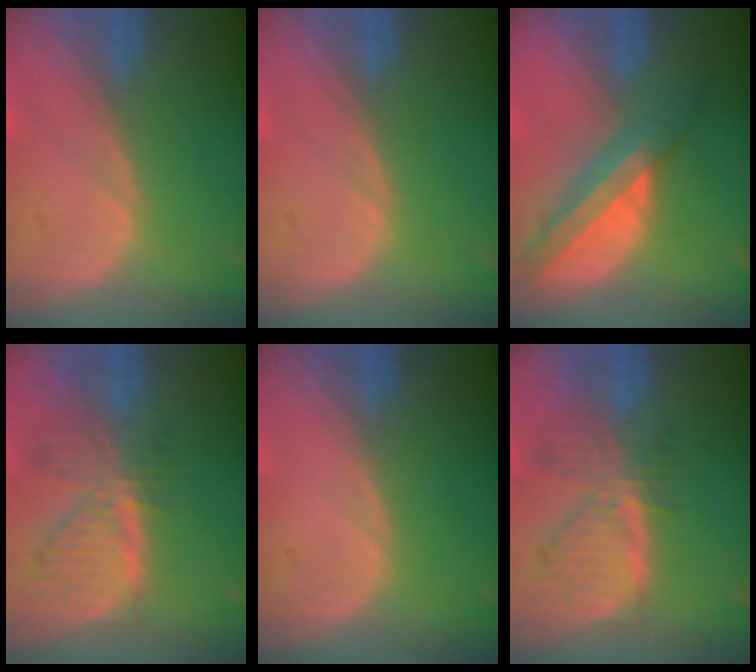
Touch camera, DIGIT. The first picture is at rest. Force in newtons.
{"total": 0.0}
{"total": 8.0, "press": 6.7, "slide": 4.3}
{"total": 8.1, "press": 7.0, "slide": 4.0}
{"total": 0.0}
{"total": 8.1, "press": 7.0, "slide": 4.0}